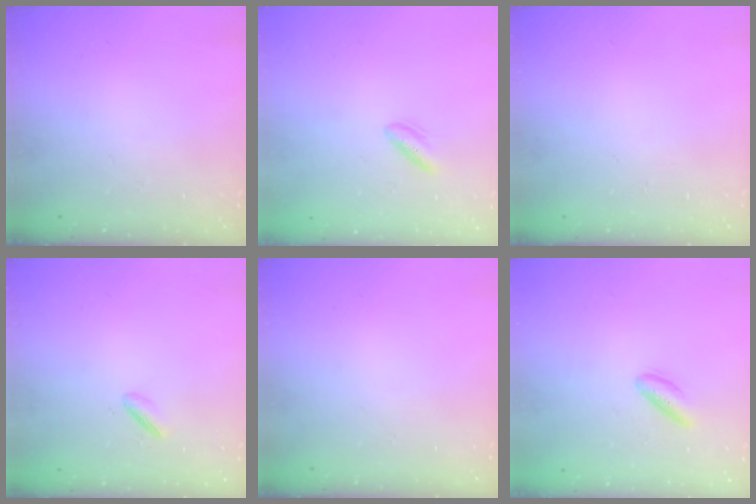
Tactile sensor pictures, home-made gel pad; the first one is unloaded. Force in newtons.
{"total": 3.5, "press": 3.0, "slide": 1.7}
{"total": 0.0}
{"total": 2.0, "press": 1.8, "slide": 0.7}
{"total": 0.0}
{"total": 4.0, "press": 3.6, "slide": 1.9}